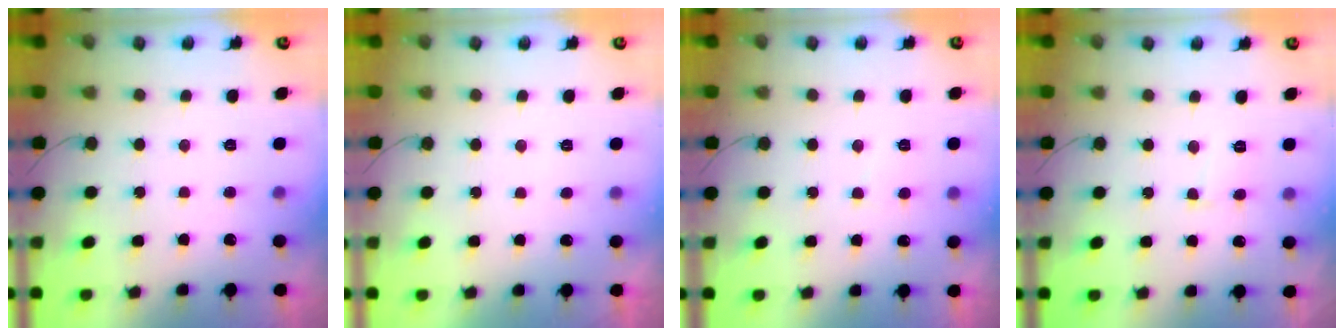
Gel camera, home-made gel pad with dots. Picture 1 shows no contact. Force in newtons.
{"total": 0.8, "press": 0.7, "slide": 0.4}
{"total": 2.9, "press": 2.9, "slide": 0.3}
{"total": 2.6, "press": 2.6, "slide": 0.3}